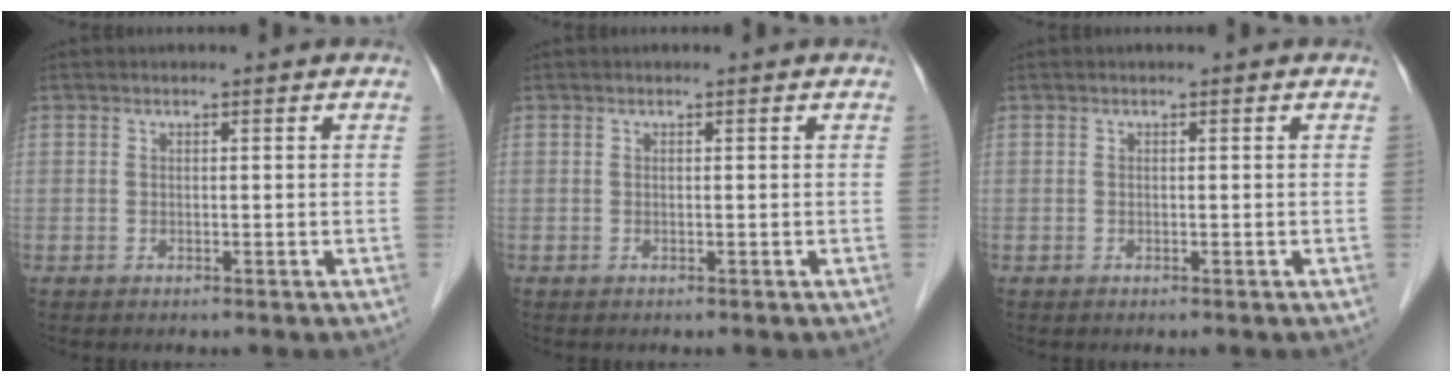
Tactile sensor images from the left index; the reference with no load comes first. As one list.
[{"total": 0.0}, {"total": 0.0}]